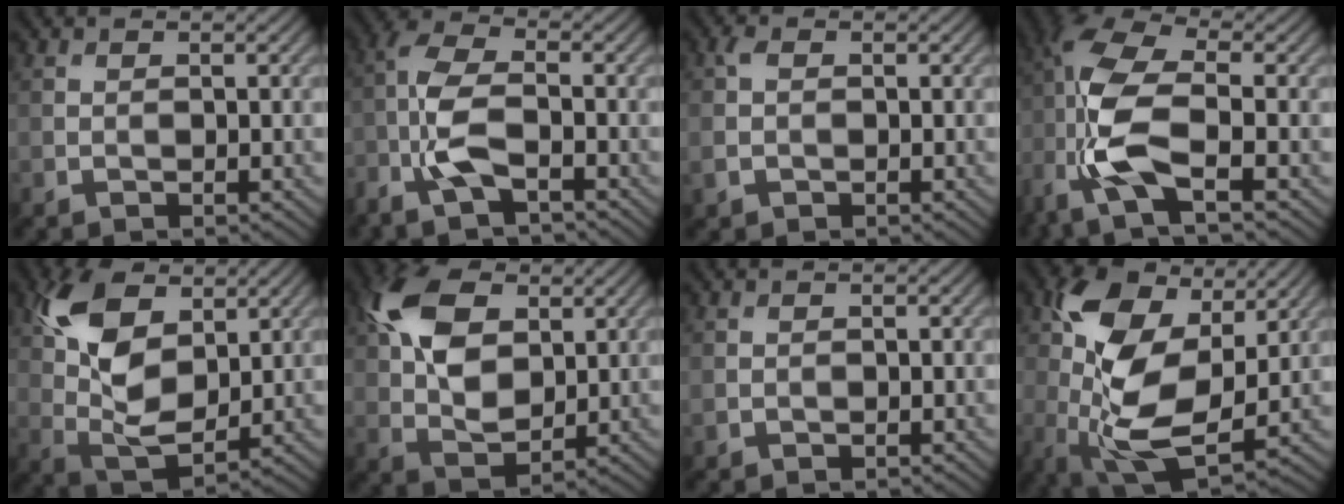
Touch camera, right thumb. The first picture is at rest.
{"total": 6.7, "force": [-3.1, 2.7, 5.3], "torque": [-0.123, 0.006, -0.078]}
{"total": 2.1, "force": [-0.1, 1.7, 1.3], "torque": [-0.034, -0.002, -0.004]}
{"total": 11.4, "force": [-3.1, 5.1, 9.7], "torque": [-0.218, 0.000, -0.075]}
{"total": 11.1, "force": [4.1, 6.1, 8.3], "torque": [-0.201, 0.009, 0.082]}
{"total": 11.2, "force": [3.5, 6.8, 8.2], "torque": [-0.202, 0.017, 0.064]}
{"total": 0.6, "force": [0.1, 0.6, 0.1], "torque": [-0.005, -0.004, 0.003]}
{"total": 14.0, "force": [2.4, 7.8, 11.4], "torque": [-0.254, 0.003, 0.040]}